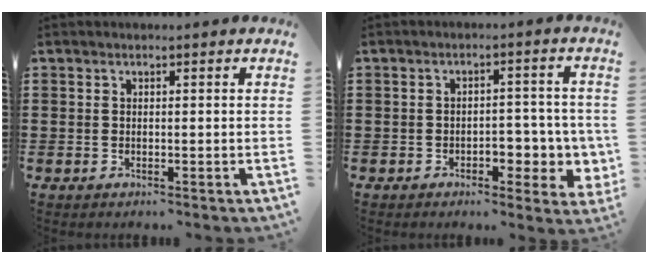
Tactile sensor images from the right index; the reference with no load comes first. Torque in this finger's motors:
{"motor_torque": [0.07, 0.03, 0.53, 0.05]}